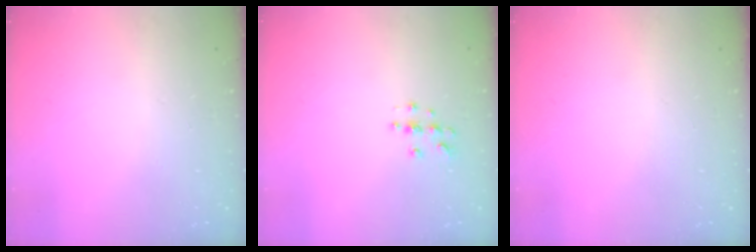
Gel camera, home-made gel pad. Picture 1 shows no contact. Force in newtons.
{"total": 4.0, "press": 4.0, "slide": 0.5}
{"total": 0.0}